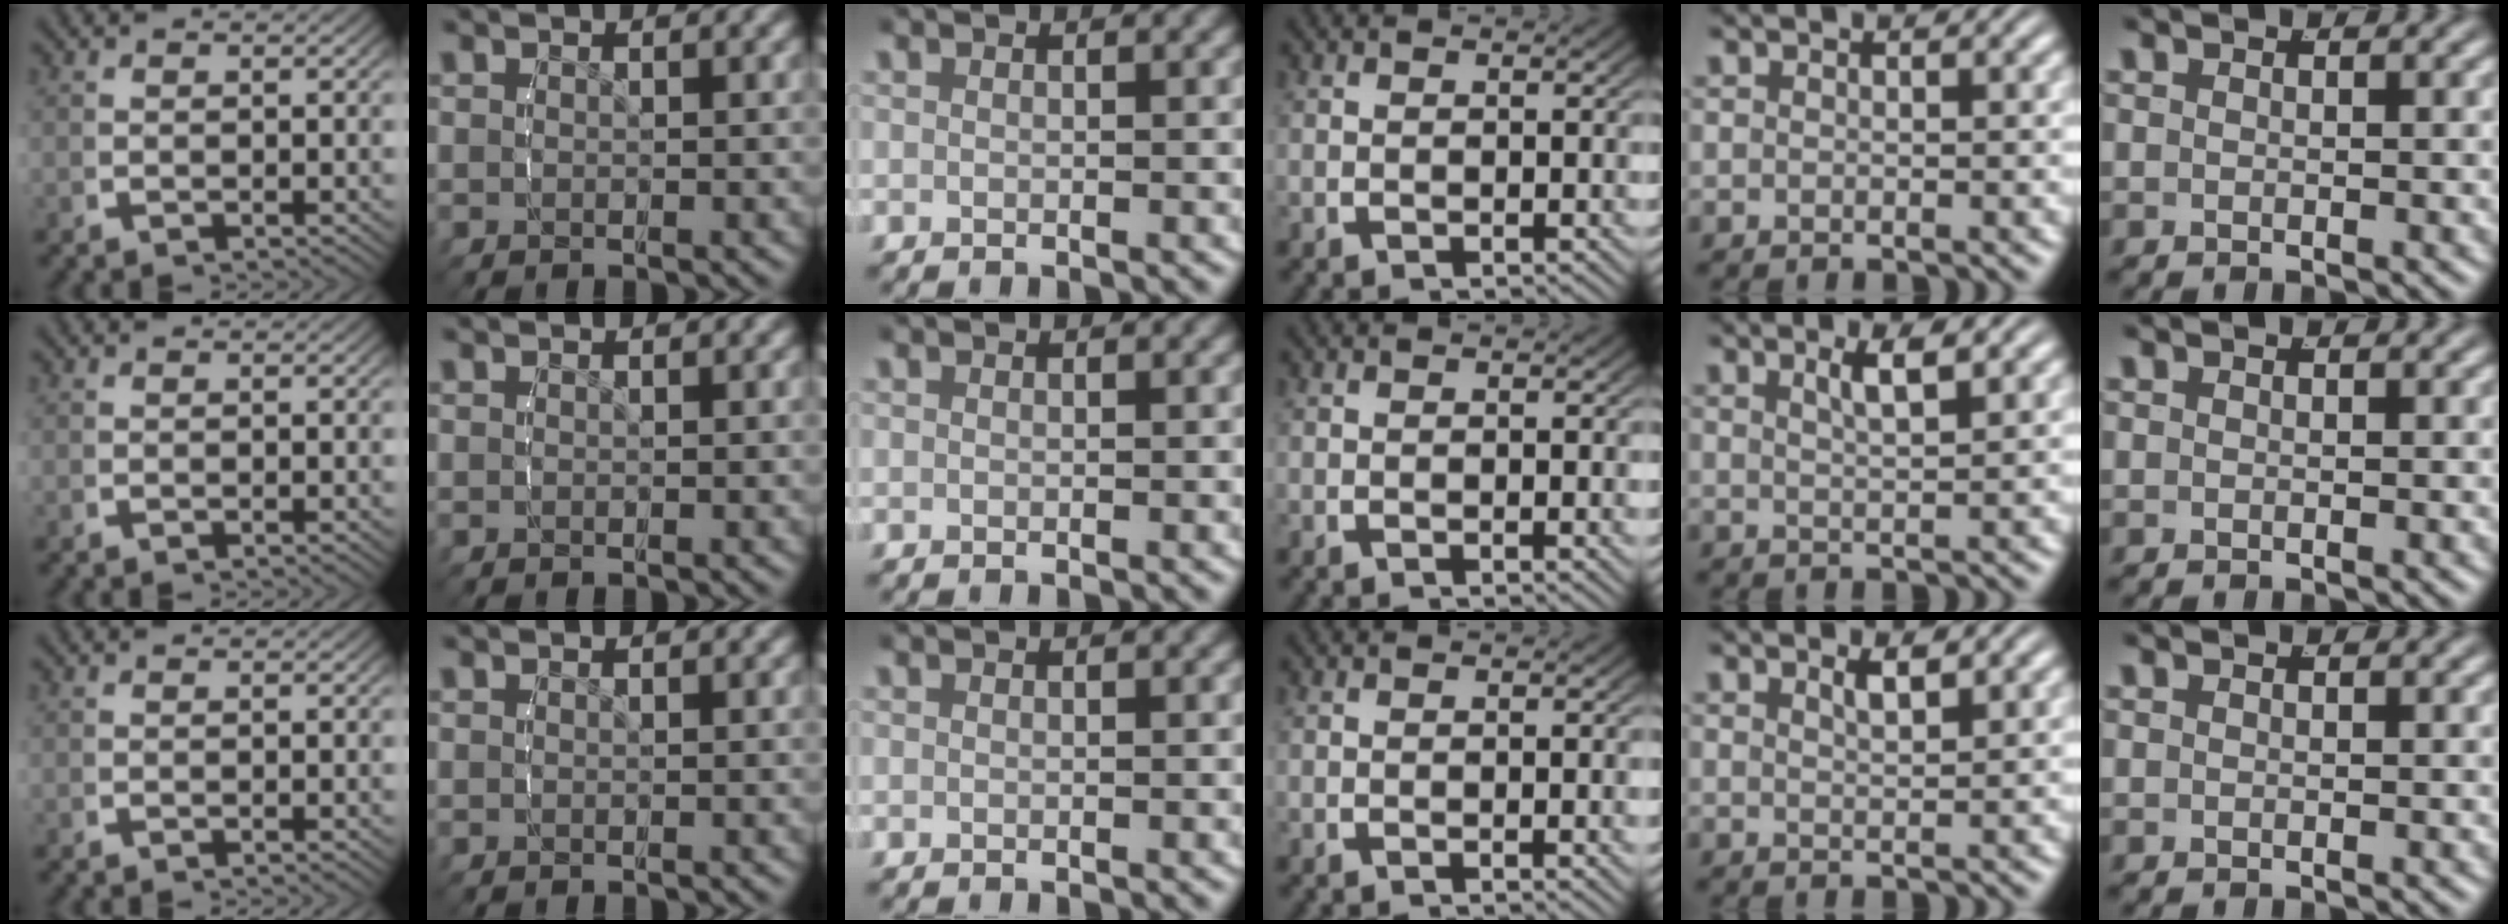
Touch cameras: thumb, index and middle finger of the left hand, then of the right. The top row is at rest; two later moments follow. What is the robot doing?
{"motion": "lift_and_place", "object": "cubes"}